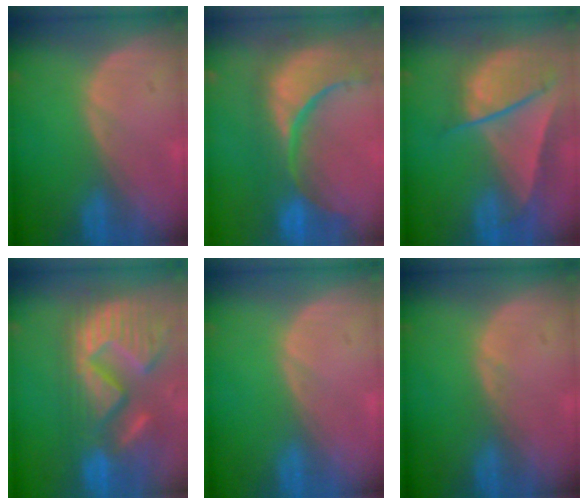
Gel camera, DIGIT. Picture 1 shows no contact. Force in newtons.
{"total": 15.3, "press": 12.1, "slide": 9.3}
{"total": 9.5, "press": 8.2, "slide": 4.9}
{"total": 14.9, "press": 12.4, "slide": 8.2}
{"total": 0.0}
{"total": 0.5, "press": 0.5, "slide": 0.0}